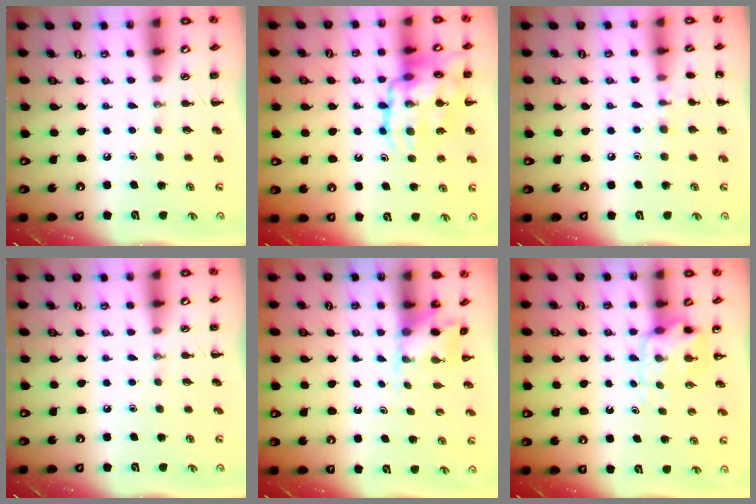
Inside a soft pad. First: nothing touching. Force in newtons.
{"total": 18.2, "press": 18.1, "slide": 2.1}
{"total": 7.4, "press": 7.2, "slide": 1.9}
{"total": 0.0}
{"total": 2.5, "press": 2.5, "slide": 0.5}
{"total": 5.6, "press": 5.6, "slide": 0.4}